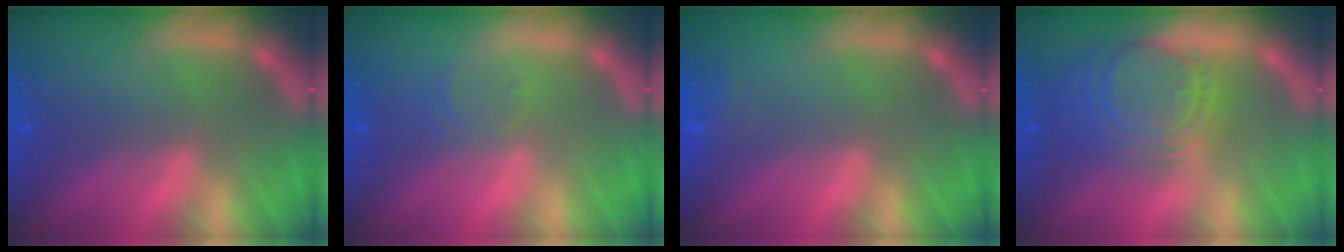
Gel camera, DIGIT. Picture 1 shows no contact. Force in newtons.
{"total": 1.5}
{"total": 1.9}
{"total": 9.1}